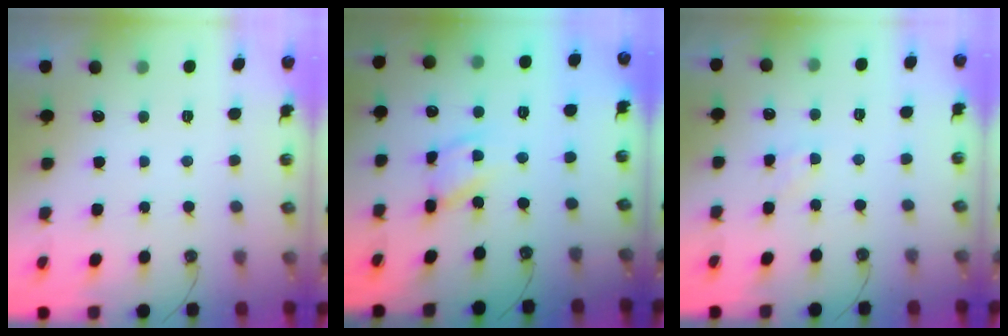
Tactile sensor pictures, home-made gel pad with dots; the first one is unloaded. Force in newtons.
{"total": 12.1, "press": 12.0, "slide": 1.3}
{"total": 4.6, "press": 4.5, "slide": 0.6}